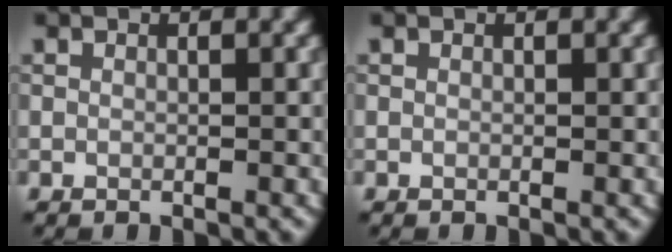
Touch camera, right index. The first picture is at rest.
{"total": 0.0}